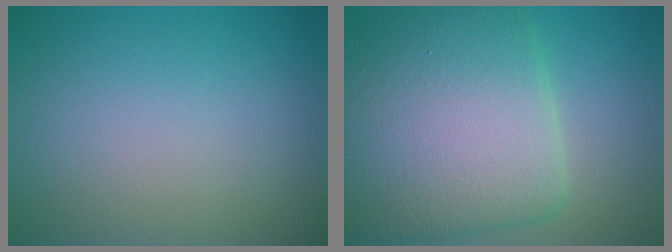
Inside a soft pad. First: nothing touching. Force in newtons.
{"total": 10.6, "press": 10.6, "slide": 0.1}